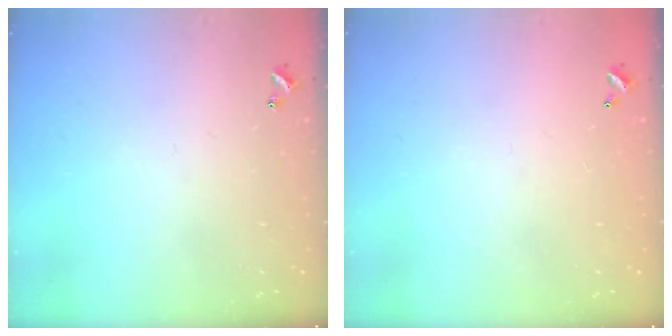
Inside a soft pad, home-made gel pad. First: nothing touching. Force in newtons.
{"total": 2.9, "press": 2.9, "slide": 0.1}